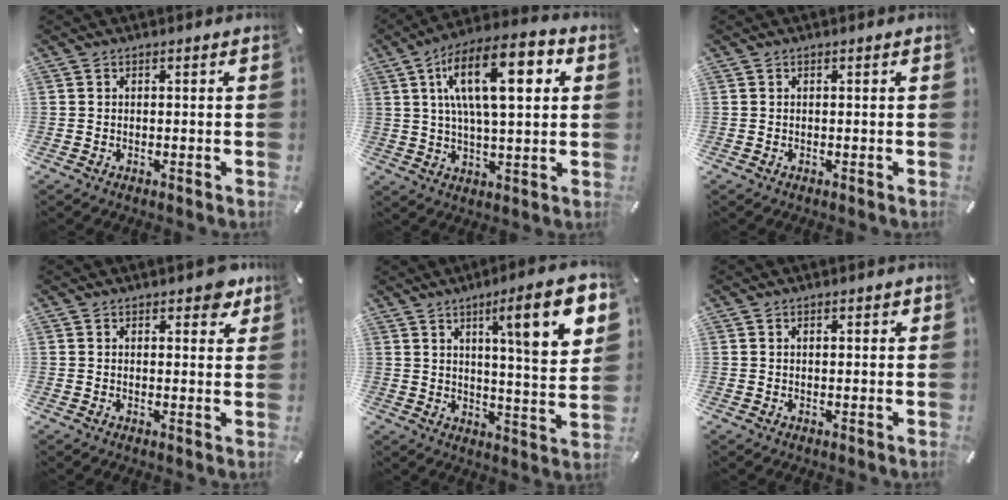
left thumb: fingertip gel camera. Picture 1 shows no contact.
{"total": 18.1, "force": [5.9, 7.2, 15.6], "torque": [-0.275, -0.003, 0.087]}
{"total": 0.0}
{"total": 4.2, "force": [2.9, 2.2, 2.1], "torque": [-0.010, -0.012, 0.043]}
{"total": 15.6, "force": [7.3, 2.6, 13.5], "torque": [-0.200, -0.031, 0.104]}
{"total": 1.3, "force": [0.6, 0.6, 1.0], "torque": [-0.020, 0.003, 0.010]}